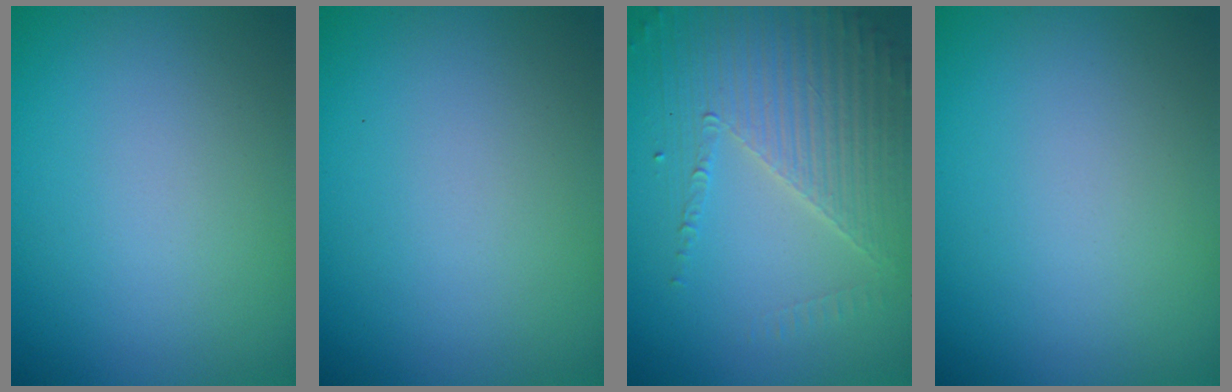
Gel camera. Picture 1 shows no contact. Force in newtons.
{"total": 0.0}
{"total": 4.1, "press": 3.7, "slide": 1.8}
{"total": 0.0}